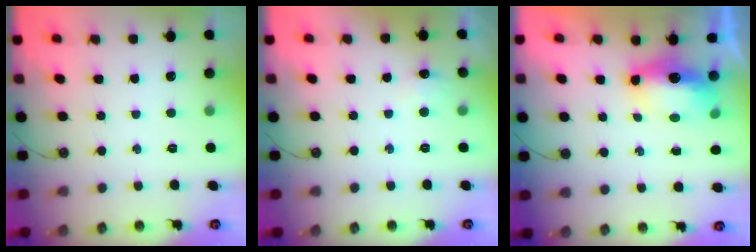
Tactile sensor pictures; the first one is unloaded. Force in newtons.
{"total": 5.6, "press": 5.3, "slide": 1.6}
{"total": 8.2, "press": 8.1, "slide": 0.9}